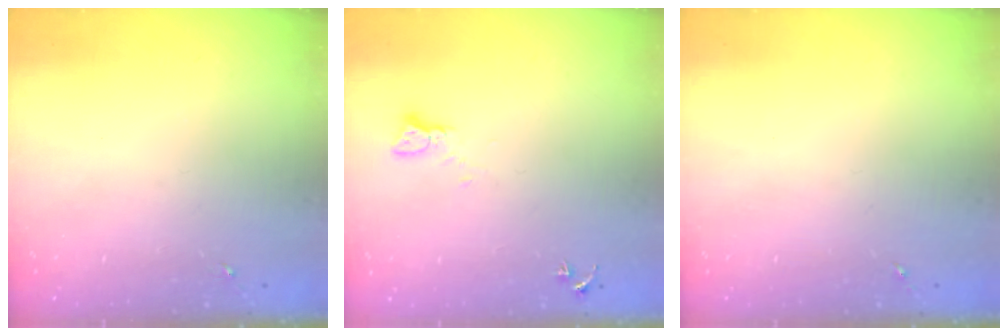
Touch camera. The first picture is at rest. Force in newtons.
{"total": 2.2, "press": 2.2, "slide": 0.2}
{"total": 0.0}